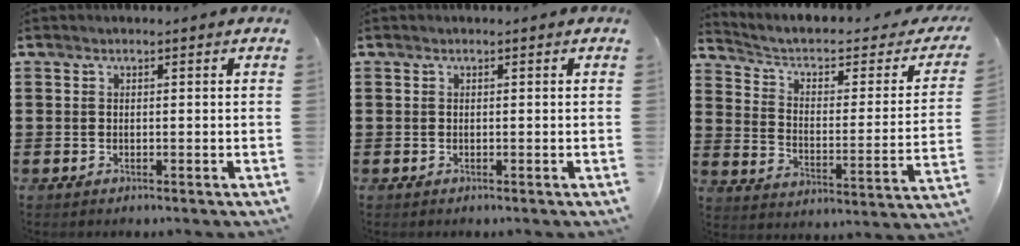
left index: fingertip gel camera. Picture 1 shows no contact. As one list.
[{"total": 0.0}, {"total": 4.4, "force": [2.8, 1.9, 2.8], "torque": [-0.072, -0.021, 0.038]}]